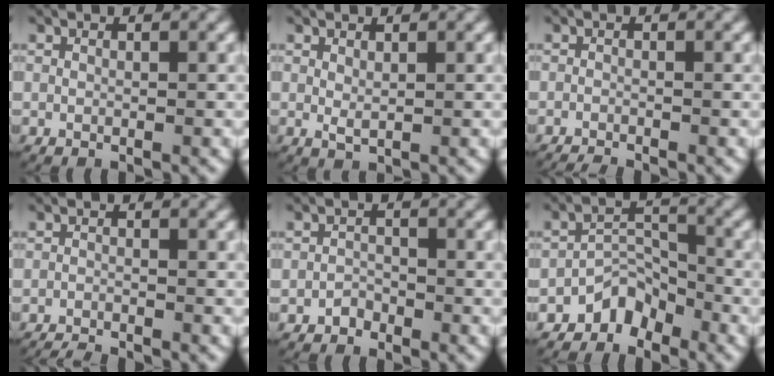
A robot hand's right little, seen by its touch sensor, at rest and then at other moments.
{"total": 1.2, "force": [0.2, 0.6, 1.0], "torque": [-0.027, -0.008, 0.011]}
{"total": 2.0, "force": [-2.0, 0.4, 0.3], "torque": [-0.009, -0.011, -0.030]}
{"total": 2.7, "force": [-2.6, 0.5, 0.3], "torque": [-0.009, -0.013, -0.041]}
{"total": 1.3, "force": [-1.0, 0.8, 0.0], "torque": [-0.005, 0.000, -0.022]}
{"total": 4.5, "force": [-2.8, 3.0, 1.8], "torque": [-0.026, 0.003, -0.061]}